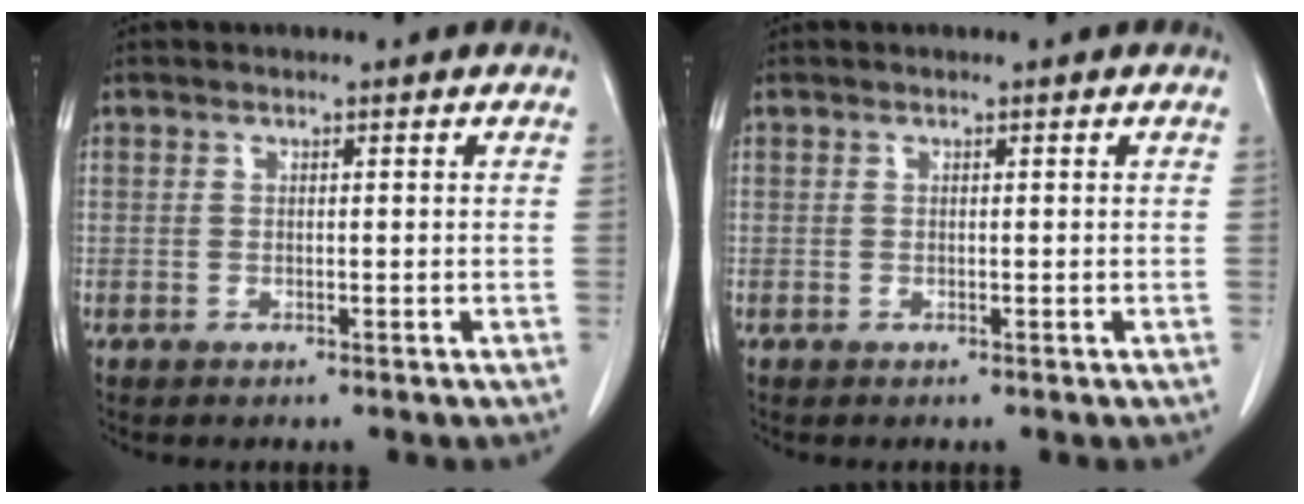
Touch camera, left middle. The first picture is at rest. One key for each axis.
{"total": 0.0}